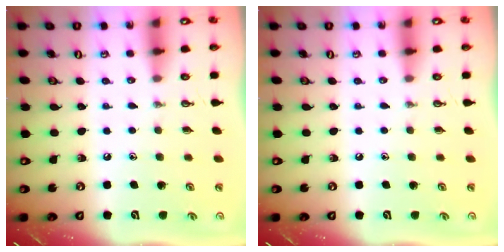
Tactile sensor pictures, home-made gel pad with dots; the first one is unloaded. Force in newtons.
{"total": 0.0}